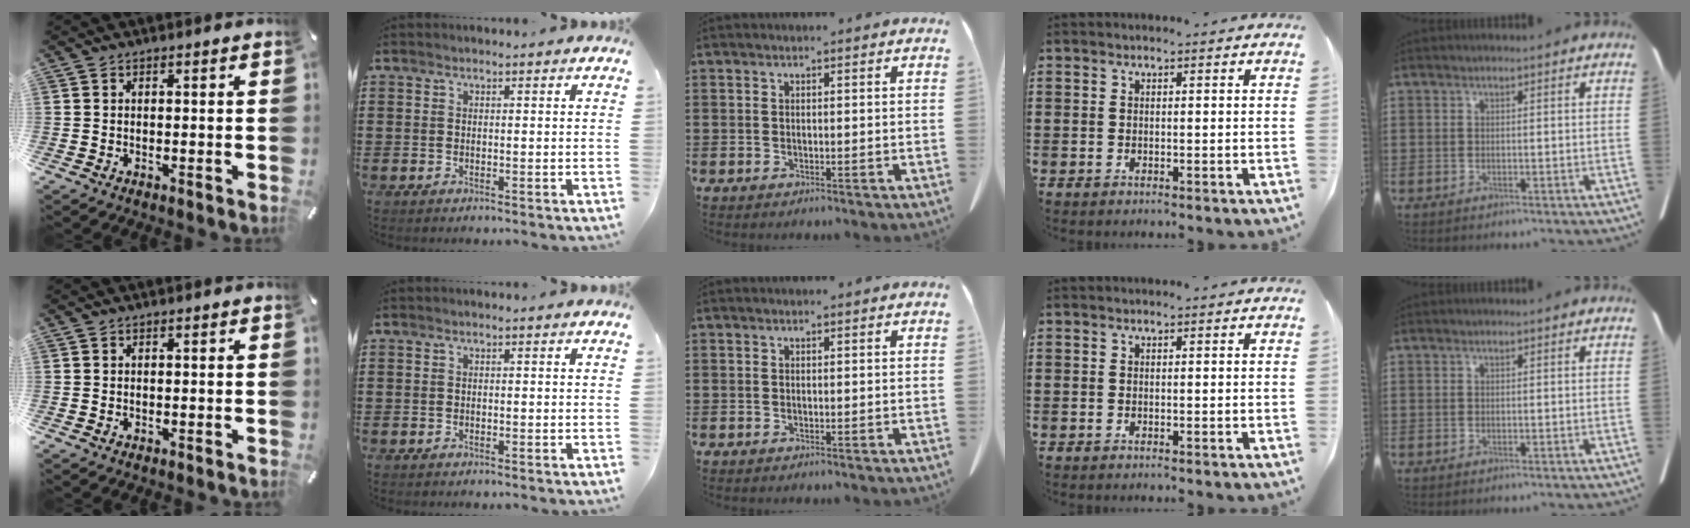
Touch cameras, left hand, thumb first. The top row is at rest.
{}